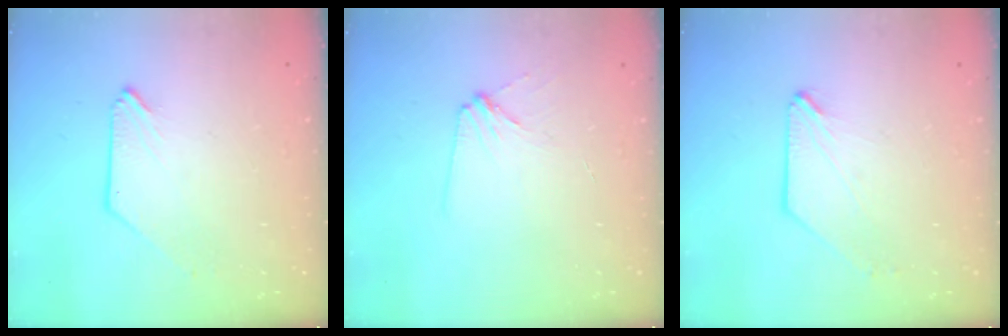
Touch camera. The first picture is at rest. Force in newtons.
{"total": 3.2, "press": 3.2, "slide": 0.3}
{"total": 0.0}